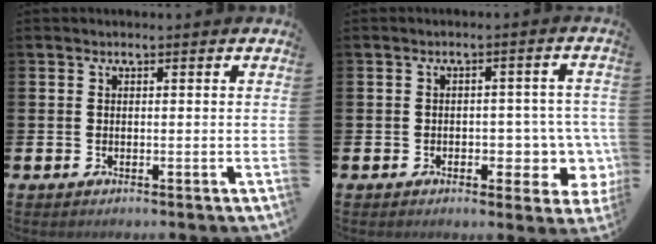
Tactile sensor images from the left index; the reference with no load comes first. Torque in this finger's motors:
{"motor_torque": [0.21, -0.06, 0.30, 0.03]}